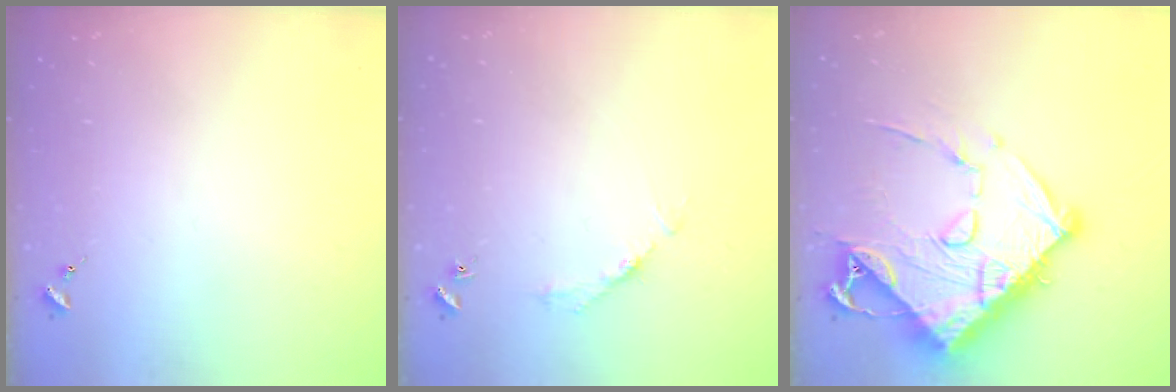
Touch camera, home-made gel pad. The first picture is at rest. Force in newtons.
{"total": 2.7, "press": 2.7, "slide": 0.4}
{"total": 17.9, "press": 17.8, "slide": 2.0}